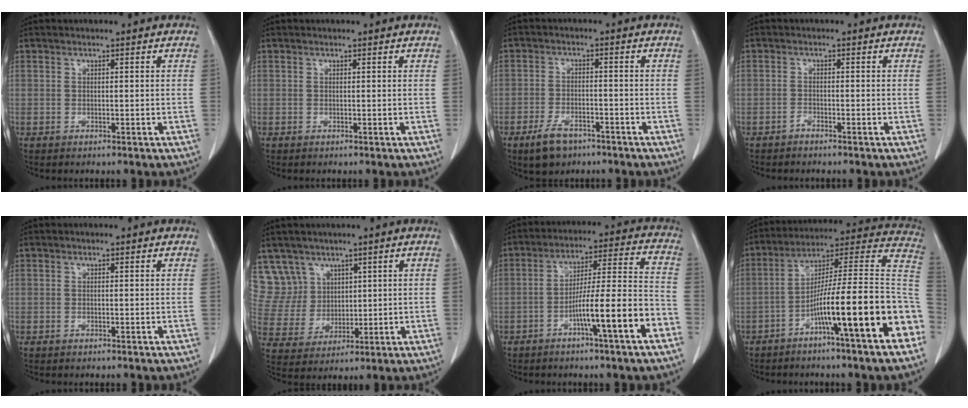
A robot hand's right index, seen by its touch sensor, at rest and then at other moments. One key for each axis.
{"total": 0.0}
{"total": 5.6, "fx": -3.8, "fy": 2.7, "fz": 3.1, "tx": -0.065, "ty": -0.003, "tz": -0.060}
{"total": 0.9, "fx": -0.8, "fy": 0.1, "fz": 0.3, "tx": -0.006, "ty": 0.001, "tz": -0.015}
{"total": 0.0}
{"total": 7.8, "fx": 4.8, "fy": 6.2, "fz": -0.4, "tx": 0.004, "ty": 0.023, "tz": 0.110}
{"total": 12.6, "fx": -5.9, "fy": -0.2, "fz": 11.1, "tx": -0.178, "ty": 0.015, "tz": -0.093}
{"total": 20.8, "fx": -8.5, "fy": 0.2, "fz": 18.9, "tx": -0.229, "ty": 0.025, "tz": -0.138}